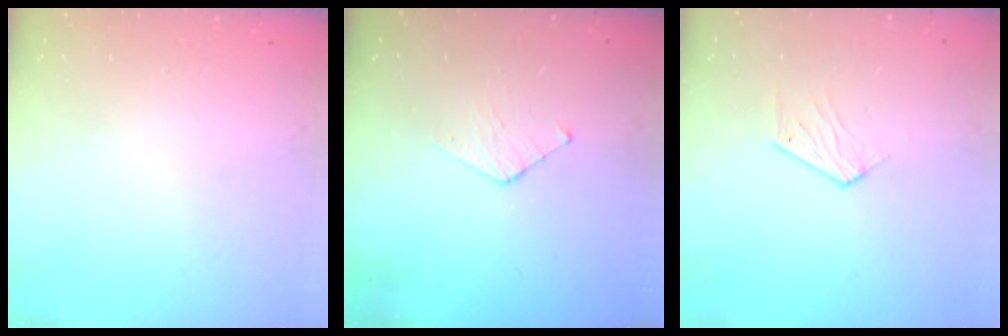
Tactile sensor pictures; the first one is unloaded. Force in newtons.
{"total": 3.7, "press": 3.7, "slide": 0.3}
{"total": 4.9, "press": 4.9, "slide": 0.3}